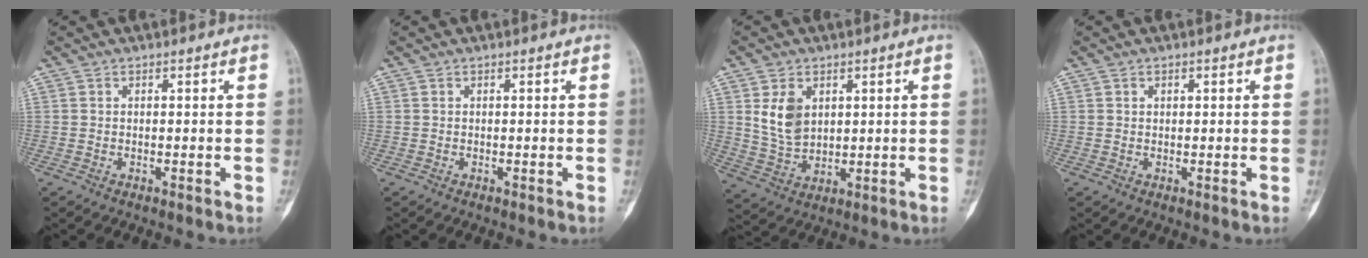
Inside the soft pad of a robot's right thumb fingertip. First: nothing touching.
{"total": 0.0}
{"total": 7.6, "force": [2.5, 5.3, 4.8], "torque": [-0.070, -0.016, 0.059]}
{"total": 0.6, "force": [0.3, 0.4, 0.4], "torque": [-0.002, 0.000, 0.004]}